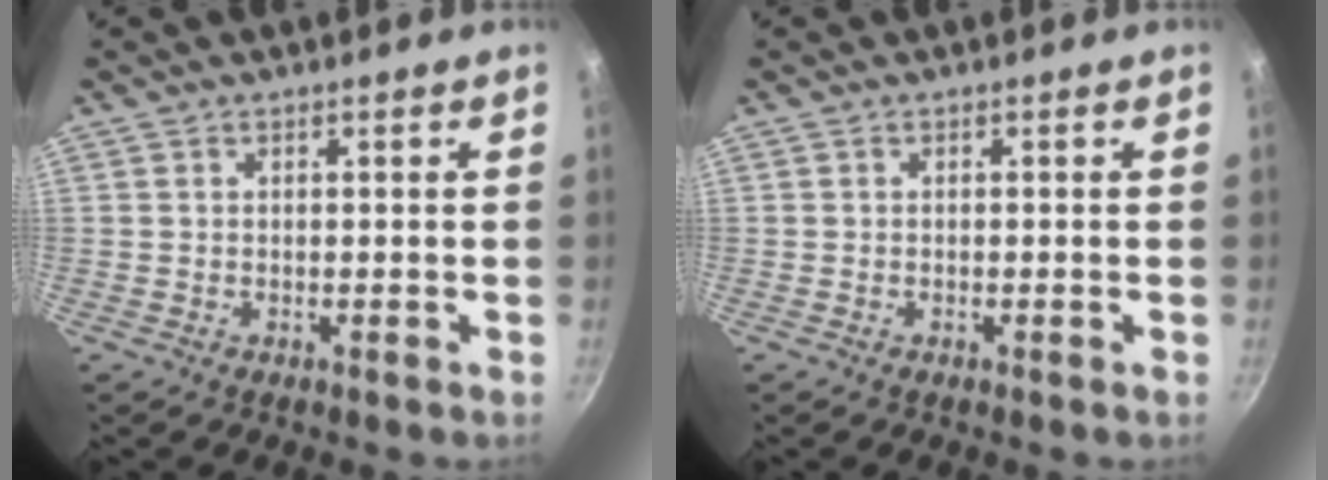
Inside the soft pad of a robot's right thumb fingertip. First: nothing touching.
{"total": 0.0}